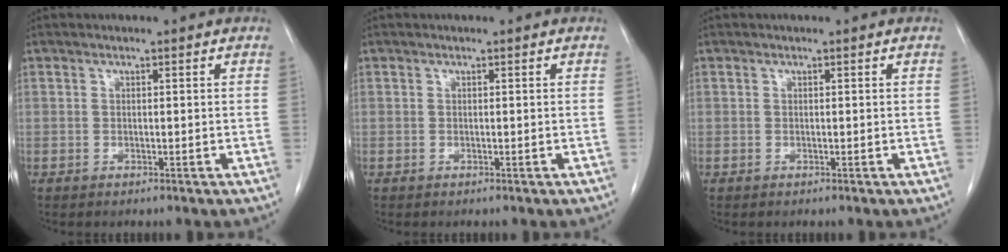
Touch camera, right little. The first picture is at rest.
{"total": 0.0}
{"total": 0.0}